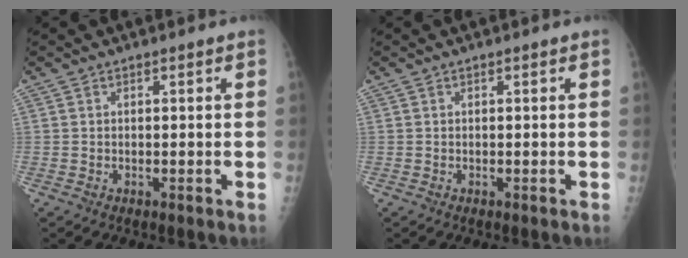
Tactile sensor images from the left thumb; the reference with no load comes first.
{"total": 0.0}